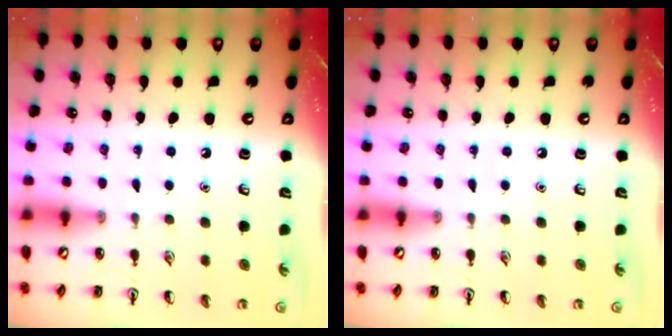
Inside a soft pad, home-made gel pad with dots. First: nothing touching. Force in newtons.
{"total": 0.0}